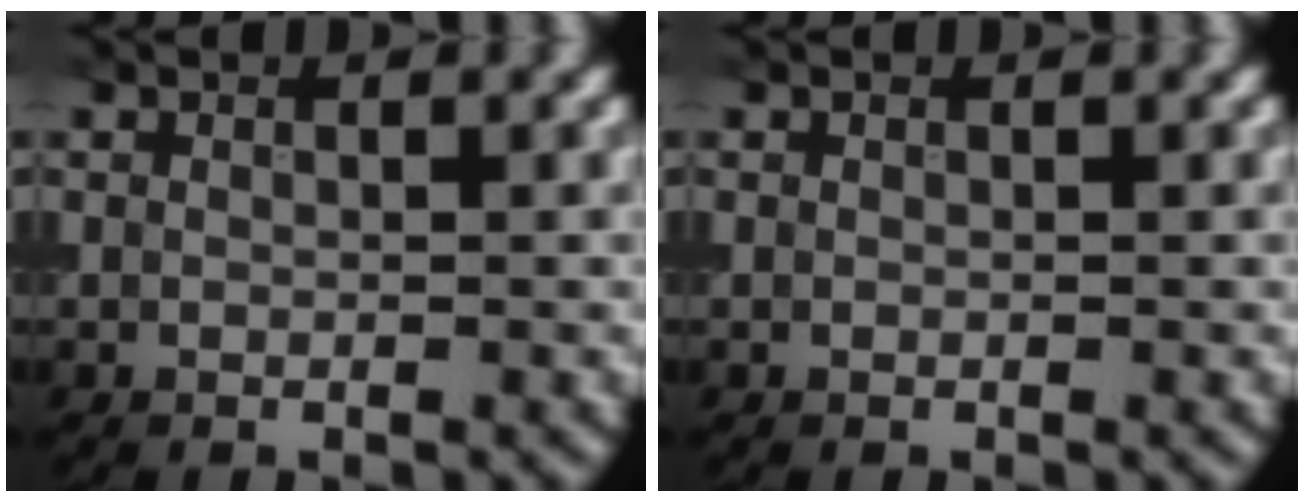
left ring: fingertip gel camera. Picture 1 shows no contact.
{"total": 0.0}